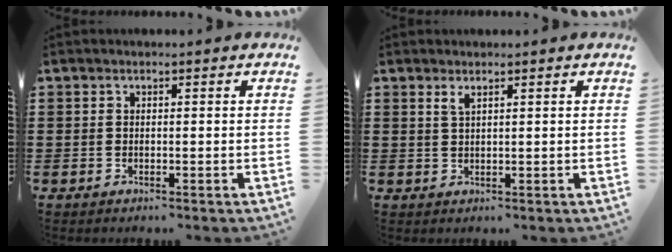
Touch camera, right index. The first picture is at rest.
{"total": 1.4, "force": [0.9, 0.3, 1.0], "torque": [-0.021, 0.003, 0.016]}